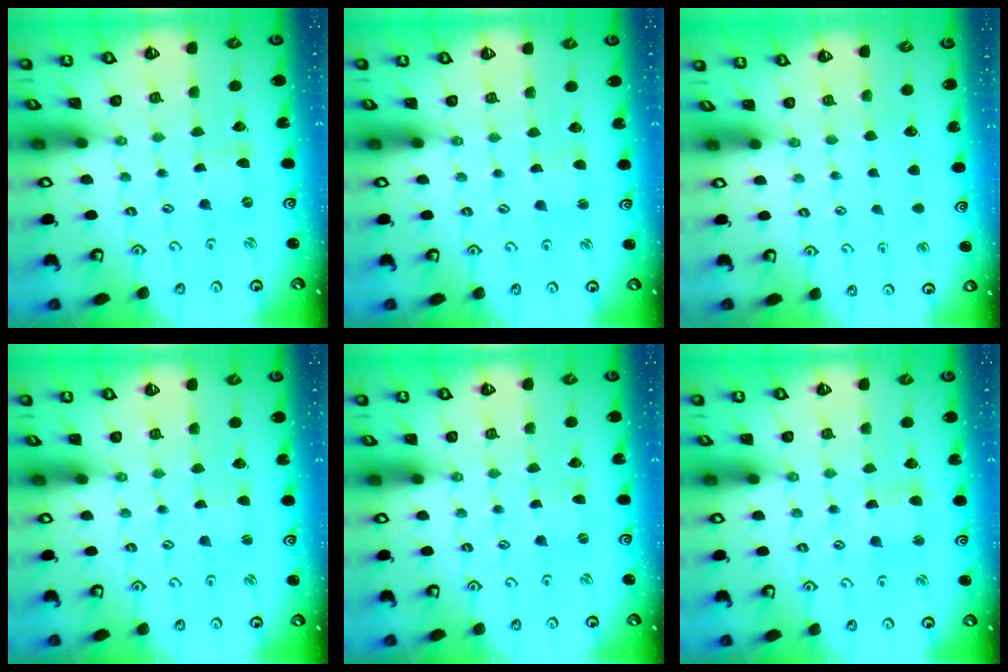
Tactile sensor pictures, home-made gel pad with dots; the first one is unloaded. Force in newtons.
{"total": 2.2, "press": 2.2, "slide": 0.1}
{"total": 0.0}
{"total": 0.0}
{"total": 0.0}
{"total": 2.4, "press": 2.4, "slide": 0.3}